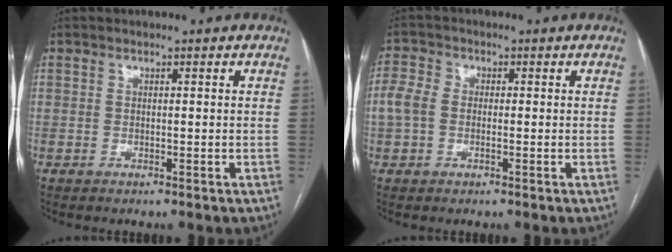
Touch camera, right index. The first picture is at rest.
{"total": 4.0, "force": [-0.2, 2.9, 2.7], "torque": [-0.082, 0.016, -0.008]}